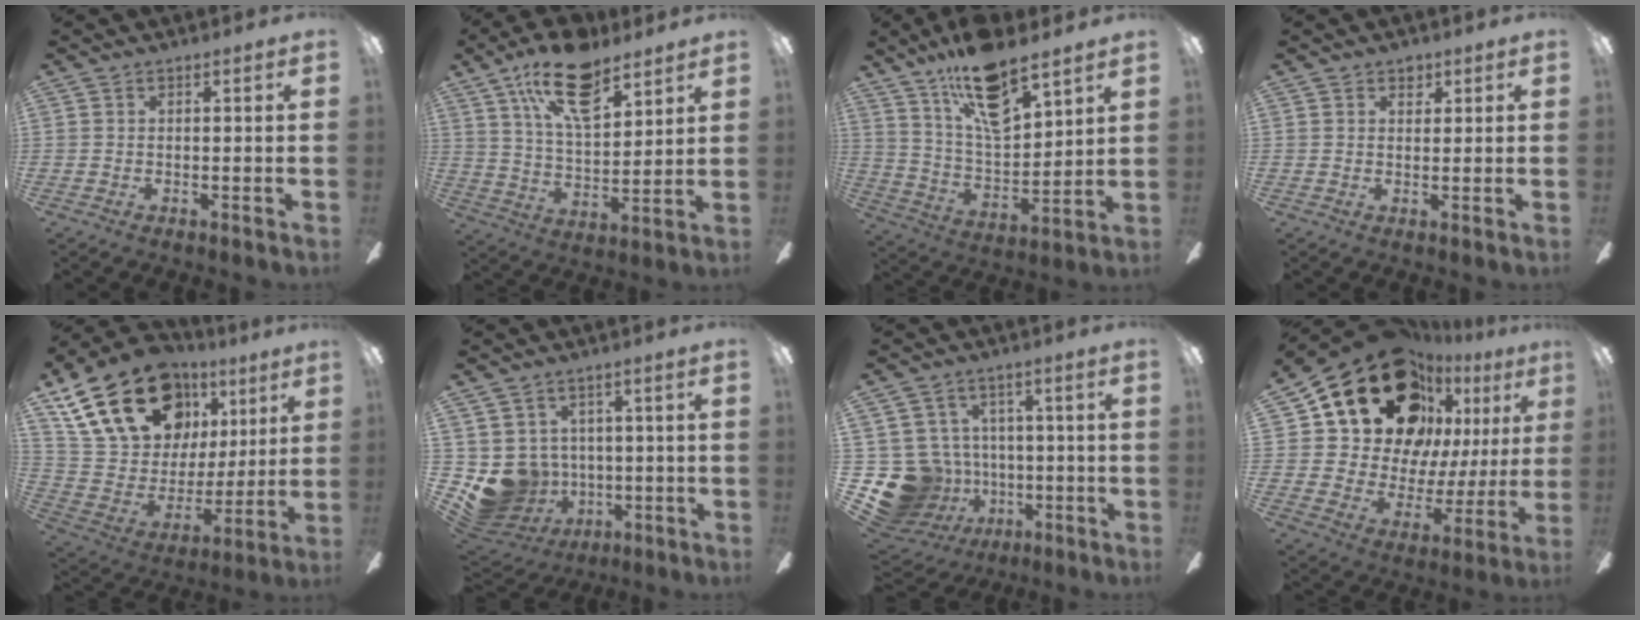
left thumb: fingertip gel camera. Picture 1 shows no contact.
{"total": 17.6, "force": [11.1, 7.8, 11.1], "torque": [-0.195, -0.039, 0.193]}
{"total": 17.6, "force": [12.4, 6.6, 10.5], "torque": [-0.194, -0.062, 0.216]}
{"total": 2.4, "force": [1.5, 1.6, 0.8], "torque": [0.006, -0.005, 0.022]}
{"total": 25.9, "force": [14.1, 16.3, 14.3], "torque": [-0.265, -0.058, 0.271]}
{"total": 9.4, "force": [-1.7, 8.9, 2.7], "torque": [-0.094, -0.001, -0.020]}
{"total": 16.0, "force": [-3.5, 14.5, 5.6], "torque": [-0.144, 0.012, -0.034]}
{"total": 23.1, "force": [14.9, 14.0, 10.9], "torque": [-0.186, -0.089, 0.285]}